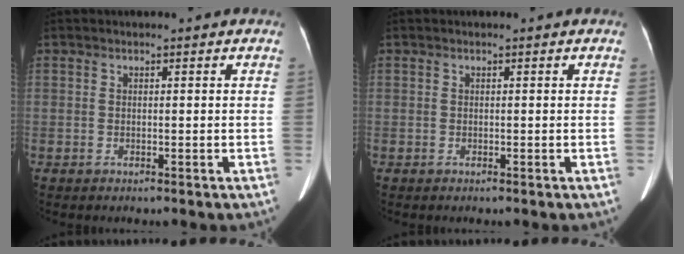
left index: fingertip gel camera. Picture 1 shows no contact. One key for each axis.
{"total": 0.0}